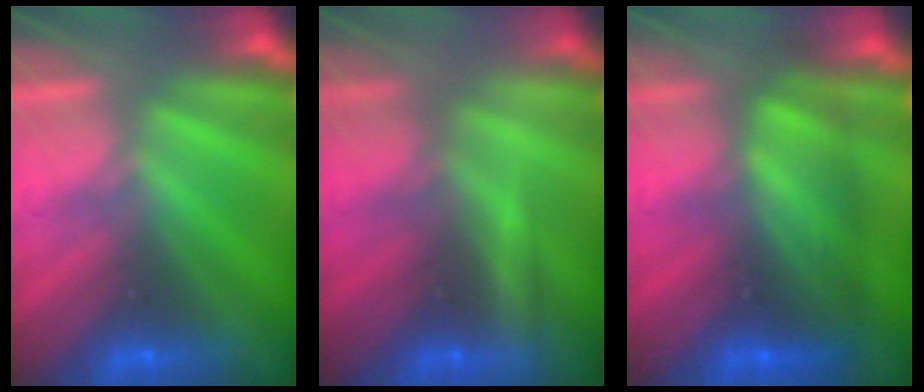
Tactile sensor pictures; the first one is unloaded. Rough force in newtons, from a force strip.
{"total": 2.1}
{"total": 8.4}